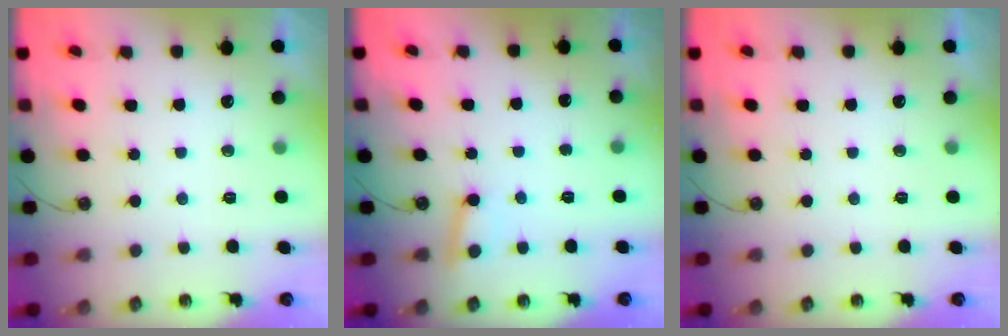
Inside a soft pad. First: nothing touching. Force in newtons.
{"total": 3.4, "press": 3.4, "slide": 0.3}
{"total": 0.0}